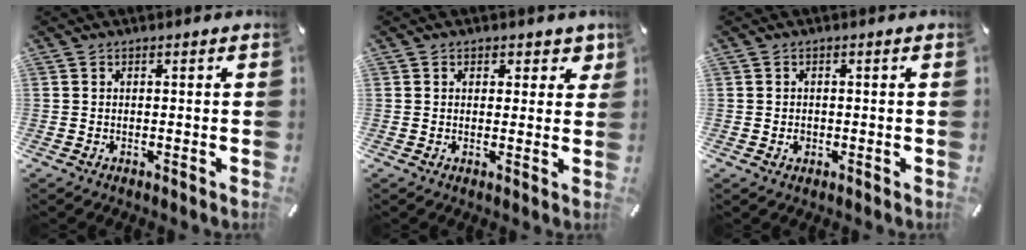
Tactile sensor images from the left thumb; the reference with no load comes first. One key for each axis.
{"total": 3.4, "fx": 1.7, "fy": 2.5, "fz": 1.5, "tx": 0.005, "ty": -0.007, "tz": 0.021}
{"total": 1.3, "fx": -0.2, "fy": 1.2, "fz": 0.5, "tx": -0.010, "ty": 0.005, "tz": -0.006}